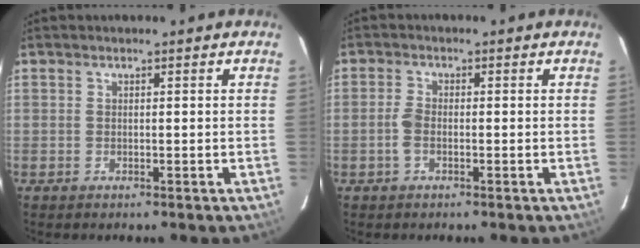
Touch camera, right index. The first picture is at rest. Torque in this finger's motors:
{"motor_torque": [0.40, 0.02, 0.19, 0.06]}